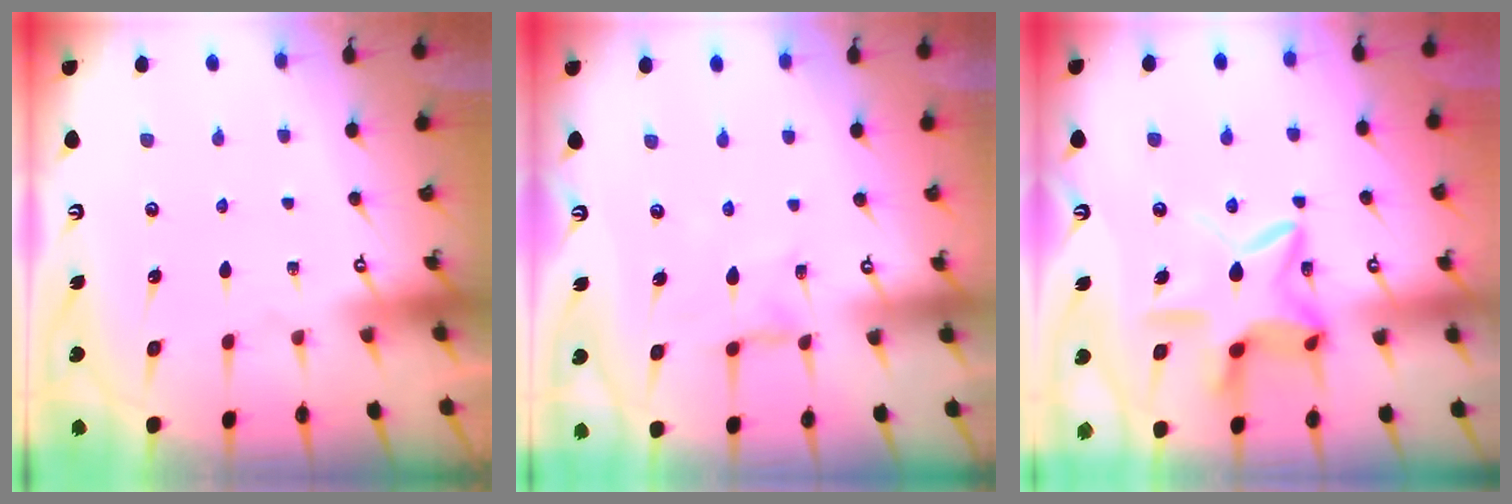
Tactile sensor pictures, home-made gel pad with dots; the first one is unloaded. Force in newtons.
{"total": 1.0, "press": 1.0, "slide": 0.3}
{"total": 14.5, "press": 14.5, "slide": 1.2}